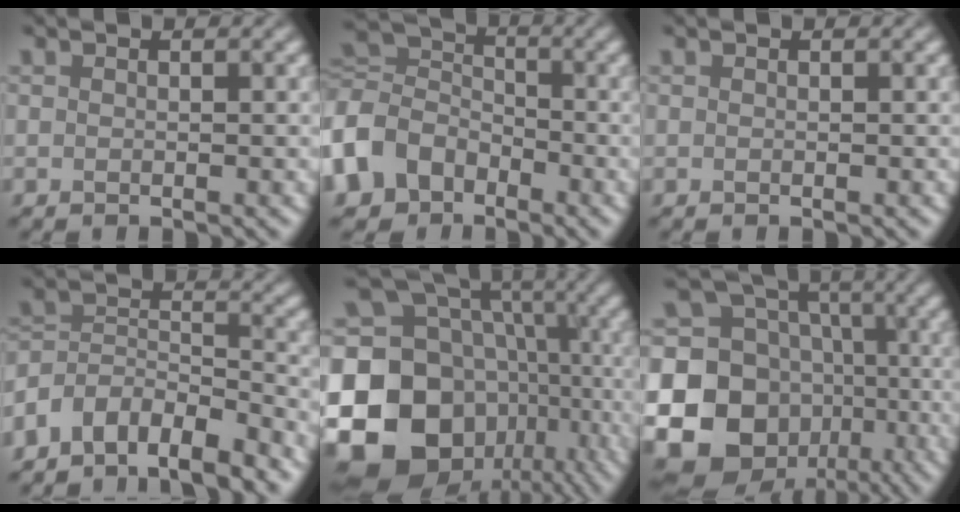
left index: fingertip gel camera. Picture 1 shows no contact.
{"total": 6.6, "force": [-3.4, 5.2, 2.4], "torque": [-0.060, 0.005, -0.087]}
{"total": 0.0}
{"total": 6.3, "force": [-5.2, 2.4, 2.5], "torque": [-0.041, -0.001, -0.102]}
{"total": 21.1, "force": [-6.0, 17.5, 10.2], "torque": [-0.211, -0.023, -0.102]}
{"total": 16.0, "force": [-4.6, 13.7, 6.9], "torque": [-0.166, -0.006, -0.089]}